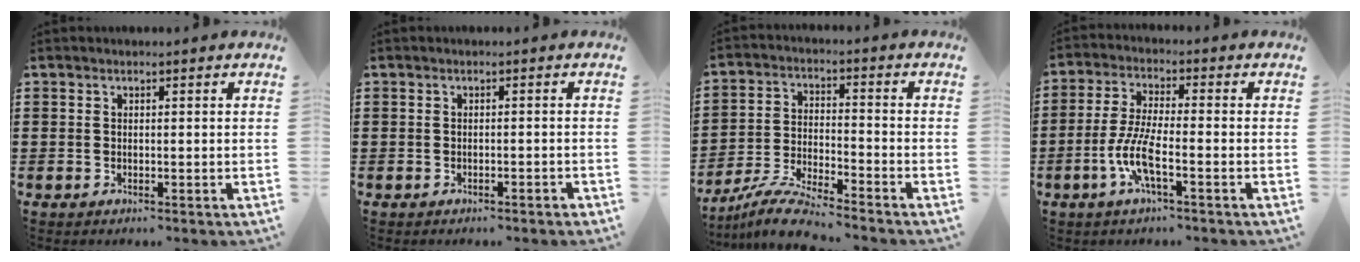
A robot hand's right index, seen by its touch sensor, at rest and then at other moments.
{"total": 0.9, "force": [-0.8, 0.0, 0.4], "torque": [-0.009, -0.002, -0.015]}
{"total": 7.3, "force": [-6.9, 0.0, 2.3], "torque": [-0.057, -0.001, -0.136]}
{"total": 6.9, "force": [-2.8, 1.5, 6.1], "torque": [-0.144, -0.014, -0.060]}